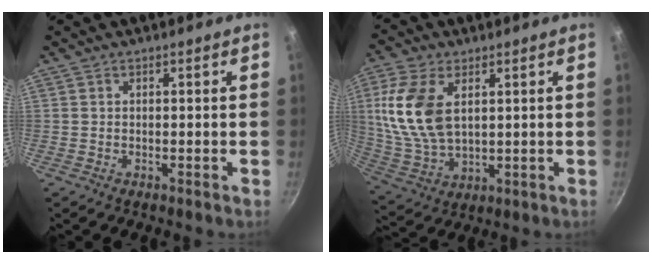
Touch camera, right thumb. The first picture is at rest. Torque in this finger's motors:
{"motor_torque": [-0.79, 1.77, 1.39, 0.18, 0.17]}